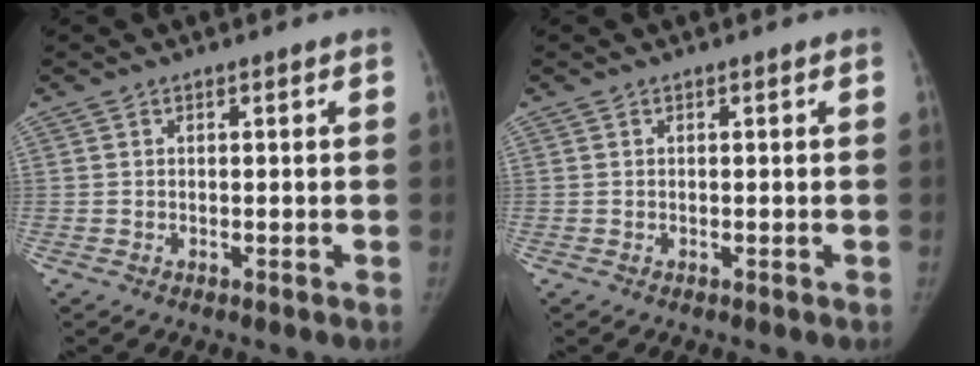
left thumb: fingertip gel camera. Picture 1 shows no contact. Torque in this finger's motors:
{"motor_torque": [0.00, 0.00, -0.03, -0.04, 0.00]}